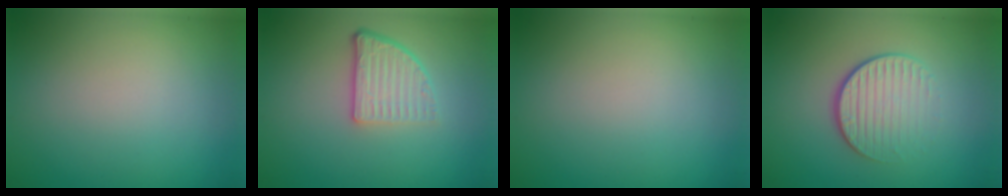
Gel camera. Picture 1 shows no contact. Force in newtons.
{"total": 3.8, "press": 2.5, "slide": 2.8}
{"total": 0.0}
{"total": 4.1, "press": 2.6, "slide": 3.2}